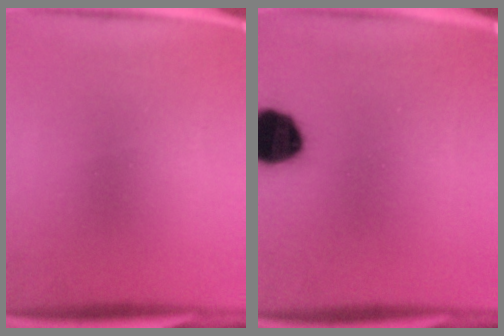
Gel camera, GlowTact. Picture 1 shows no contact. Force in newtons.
{"total": 11.6}